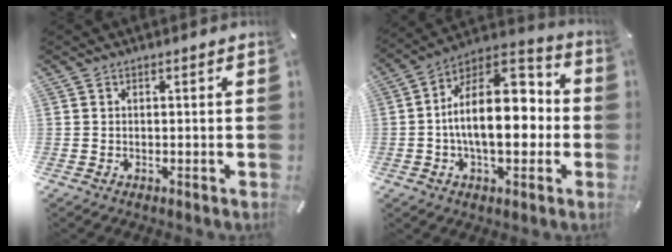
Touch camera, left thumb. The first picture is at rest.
{"total": 19.3, "force": [-1.1, 11.6, 15.5], "torque": [-0.236, 0.001, -0.022]}